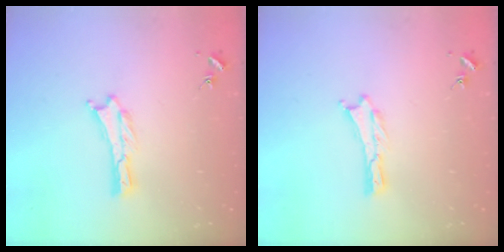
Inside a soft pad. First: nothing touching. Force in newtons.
{"total": 0.0}